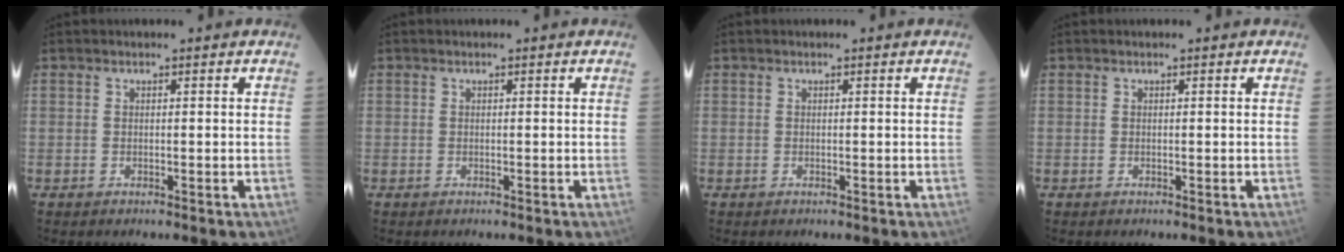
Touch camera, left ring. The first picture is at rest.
{"total": 0.0}
{"total": 0.0}
{"total": 0.0}